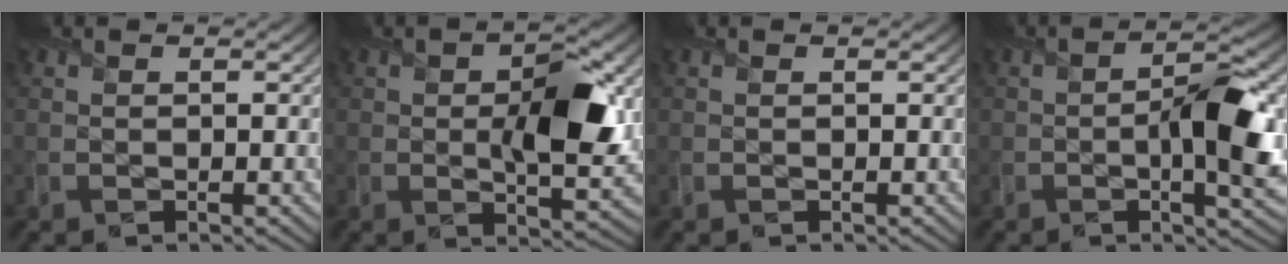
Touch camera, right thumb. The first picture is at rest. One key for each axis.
{"total": 7.9, "fx": 0.7, "fy": 3.6, "fz": 7.0, "tx": -0.111, "ty": -0.007, "tz": 0.017}
{"total": 0.0}
{"total": 7.7, "fx": -1.0, "fy": 2.5, "fz": 7.2, "tx": -0.106, "ty": 0.002, "tz": -0.018}